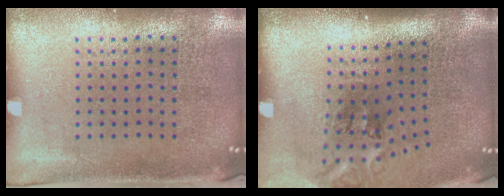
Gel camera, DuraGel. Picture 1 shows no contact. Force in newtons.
{"total": 2.2, "press": 1.3, "slide": 1.7}